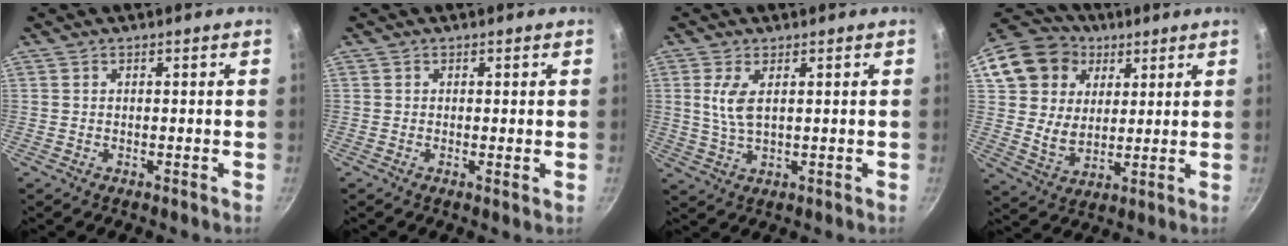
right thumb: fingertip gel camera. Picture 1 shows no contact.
{"total": 0.8, "force": [0.1, 0.2, 0.7], "torque": [-0.011, -0.011, -0.004]}
{"total": 5.3, "force": [1.4, 2.4, 4.5], "torque": [-0.094, -0.006, 0.030]}
{"total": 16.2, "force": [6.8, 13.0, 7.0], "torque": [-0.114, 0.002, 0.120]}